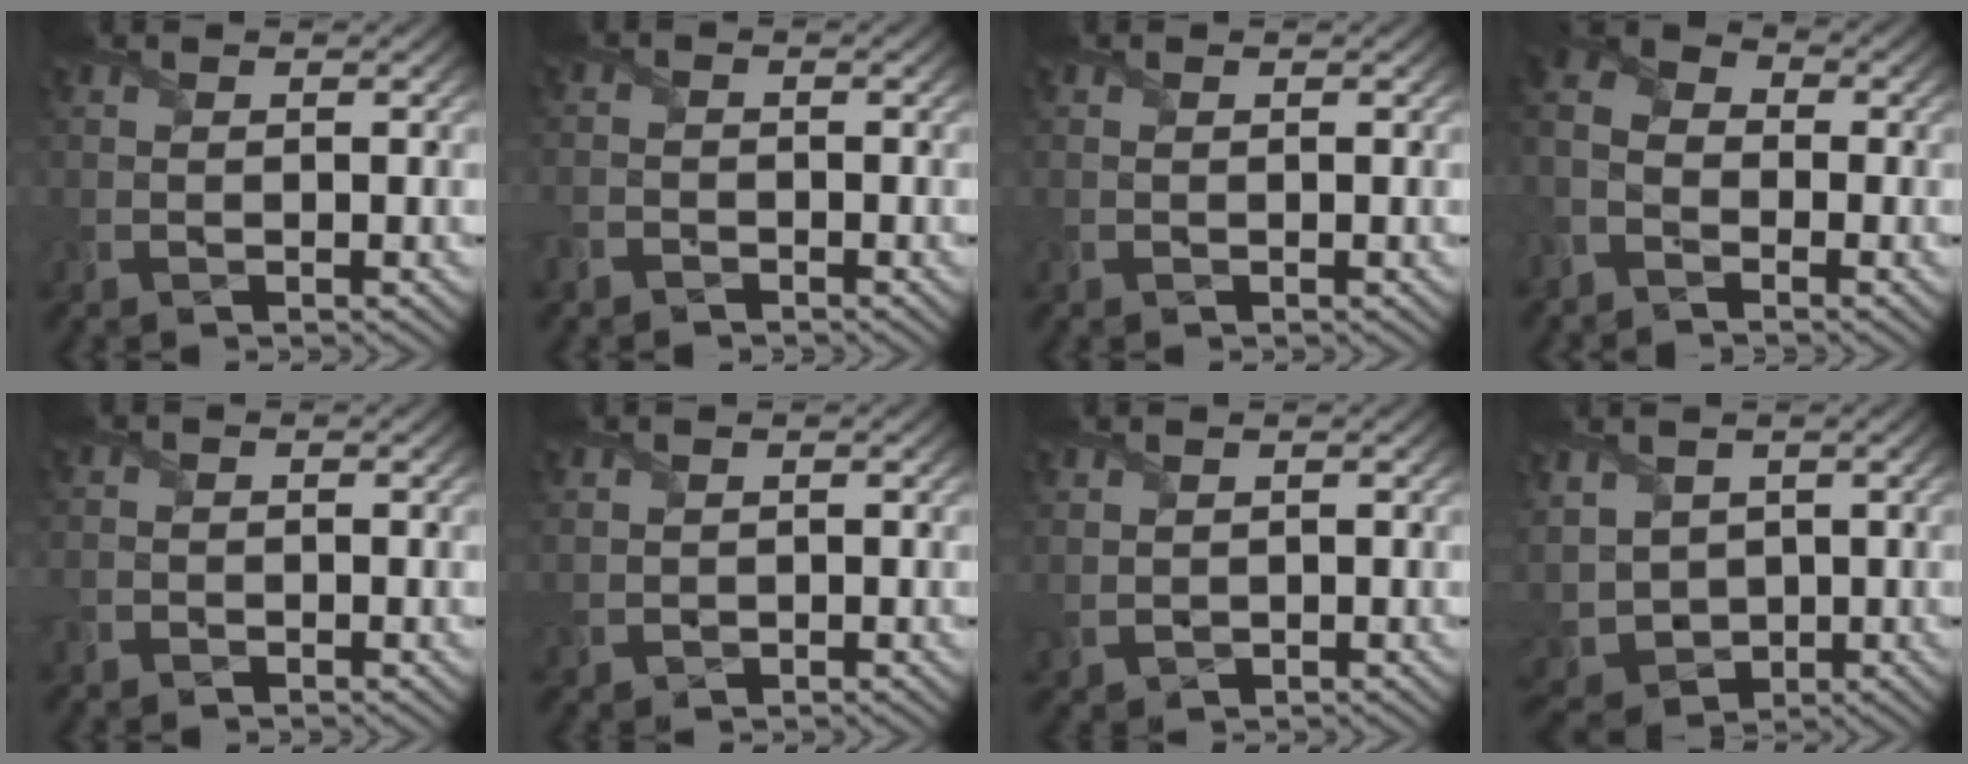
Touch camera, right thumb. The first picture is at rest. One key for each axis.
{"total": 1.7, "fx": -1.5, "fy": 0.8, "fz": 0.0, "tx": 0.004, "ty": 0.001, "tz": -0.038}
{"total": 0.0}
{"total": 6.3, "fx": -3.3, "fy": 4.2, "fz": 3.3, "tx": -0.081, "ty": -0.004, "tz": -0.080}
{"total": 1.1, "fx": -0.9, "fy": 0.6, "fz": -0.1, "tx": 0.007, "ty": -0.002, "tz": -0.021}
{"total": 1.1, "fx": 0.6, "fy": 1.0, "fz": 0.1, "tx": -0.014, "ty": -0.003, "tz": 0.012}
{"total": 1.5, "fx": 0.9, "fy": 1.0, "fz": 0.5, "tx": -0.024, "ty": -0.001, "tz": 0.023}
{"total": 7.4, "fx": 1.0, "fy": 5.9, "fz": 4.4, "tx": -0.148, "ty": -0.008, "tz": 0.012}